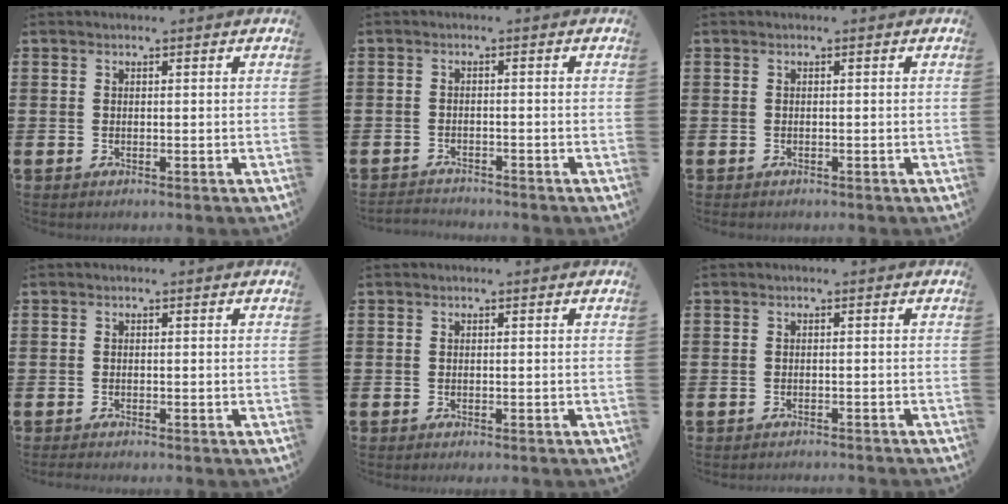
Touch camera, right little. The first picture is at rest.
{"total": 1.5, "force": [-1.5, 0.1, -0.1], "torque": [-0.004, 0.003, -0.032]}
{"total": 0.0}
{"total": 0.6, "force": [-0.5, 0.1, 0.3], "torque": [-0.006, -0.001, -0.010]}
{"total": 0.0}
{"total": 0.8, "force": [-0.8, -0.1, 0.0], "torque": [-0.001, 0.000, -0.017]}